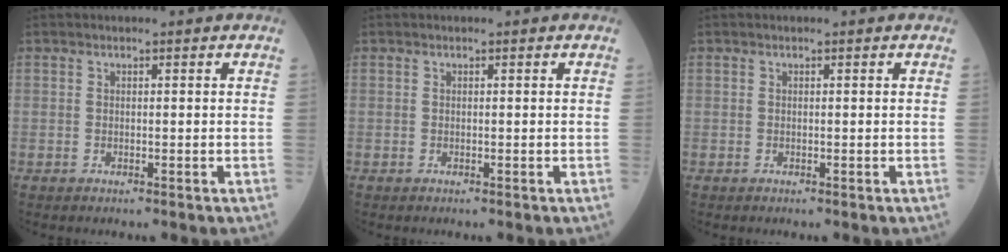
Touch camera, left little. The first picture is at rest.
{"total": 0.0}
{"total": 0.0}